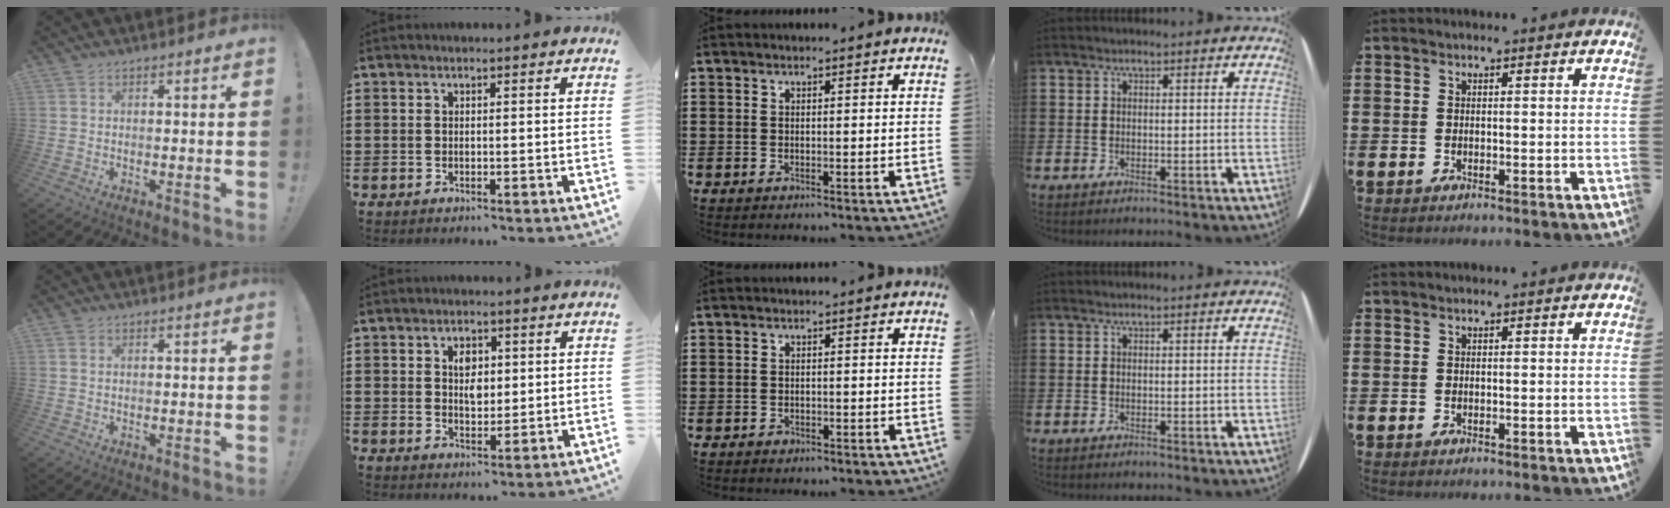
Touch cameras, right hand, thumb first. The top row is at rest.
{"thumb": {"total": 0.5, "force": [0.3, 0.4, 0.2], "torque": [-0.006, 0.003, 0.006]}, "index": {"total": 3.7, "force": [0.9, 2.2, 2.7], "torque": [-0.044, 0.003, 0.011]}, "middle": {"total": 0.8, "force": [-0.7, 0.3, 0.2], "torque": [-0.005, 0.000, -0.014]}}